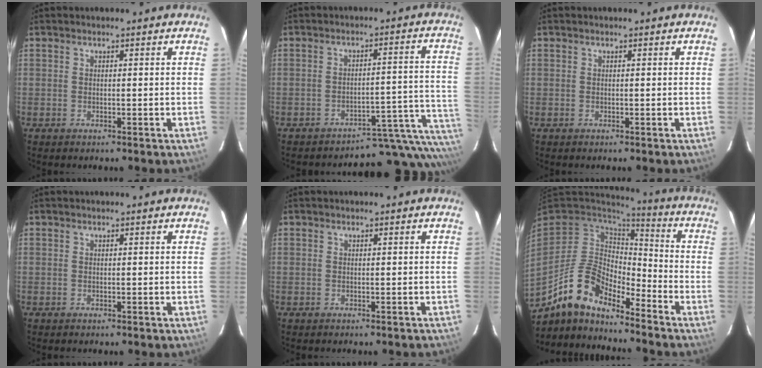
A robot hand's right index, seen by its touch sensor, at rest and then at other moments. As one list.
[{"total": 13.5, "force": [-11.6, 2.8, 6.4], "torque": [-0.012, 0.060, -0.130]}, {"total": 0.0}, {"total": 0.0}, {"total": 1.2, "force": [-1.0, 0.7, 0.1], "torque": [0.003, 0.005, -0.015]}, {"total": 12.6, "force": [-10.8, 3.9, 5.3], "torque": [-0.104, 0.030, -0.203]}]